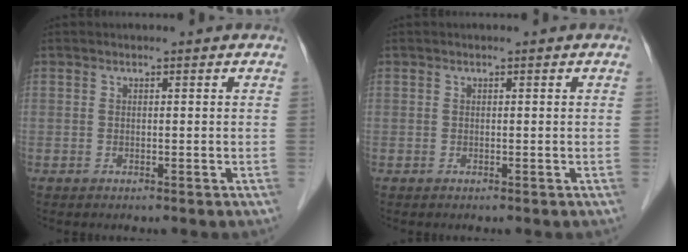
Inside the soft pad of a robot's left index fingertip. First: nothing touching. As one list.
[{"total": 0.0}]